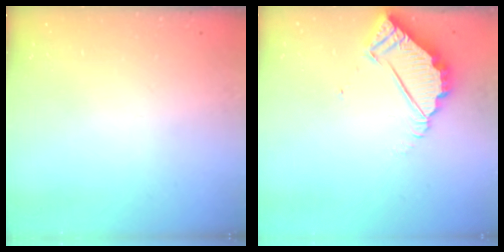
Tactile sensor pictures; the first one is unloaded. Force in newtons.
{"total": 4.4, "press": 4.4, "slide": 0.3}